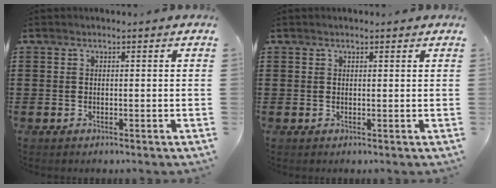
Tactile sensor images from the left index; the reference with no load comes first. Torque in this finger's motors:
{"motor_torque": [2.14, 0.00, 0.02, 0.02]}